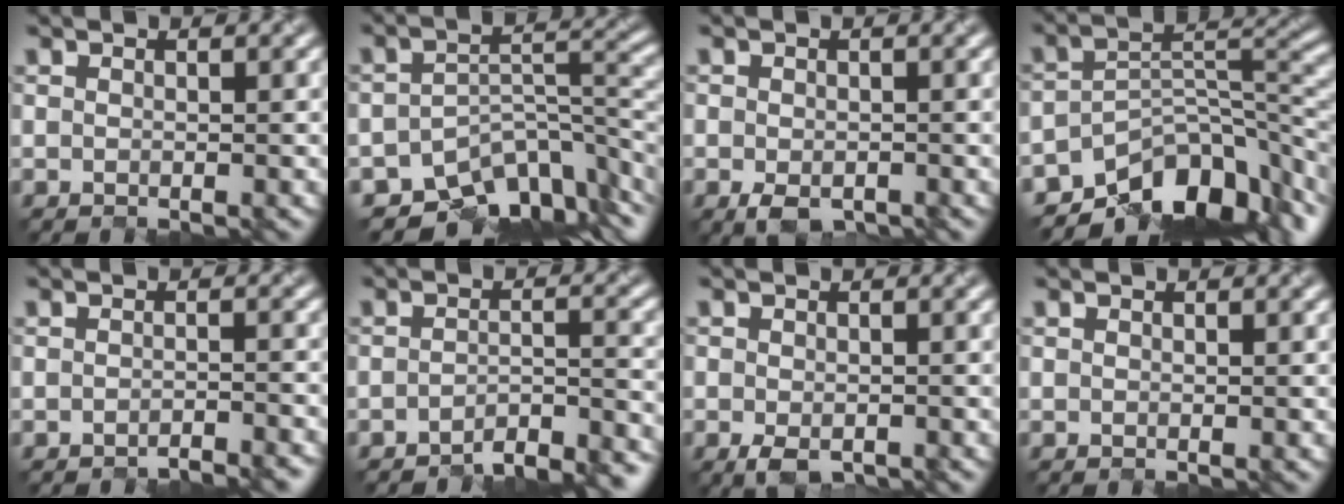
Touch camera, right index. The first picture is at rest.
{"total": 7.8, "force": [-6.3, 3.2, 3.4], "torque": [-0.040, -0.020, -0.099]}
{"total": 2.4, "force": [-2.0, 0.9, 1.0], "torque": [-0.024, -0.011, -0.026]}
{"total": 9.1, "force": [-6.7, 4.2, 4.6], "torque": [-0.056, -0.011, -0.116]}
{"total": 2.4, "force": [-2.4, -0.2, 0.3], "torque": [-0.005, -0.001, -0.038]}
{"total": 5.9, "force": [-5.4, 0.9, 2.3], "torque": [-0.036, -0.002, -0.076]}
{"total": 2.1, "force": [-1.8, 0.7, 0.8], "torque": [-0.024, -0.010, -0.022]}
{"total": 0.0}